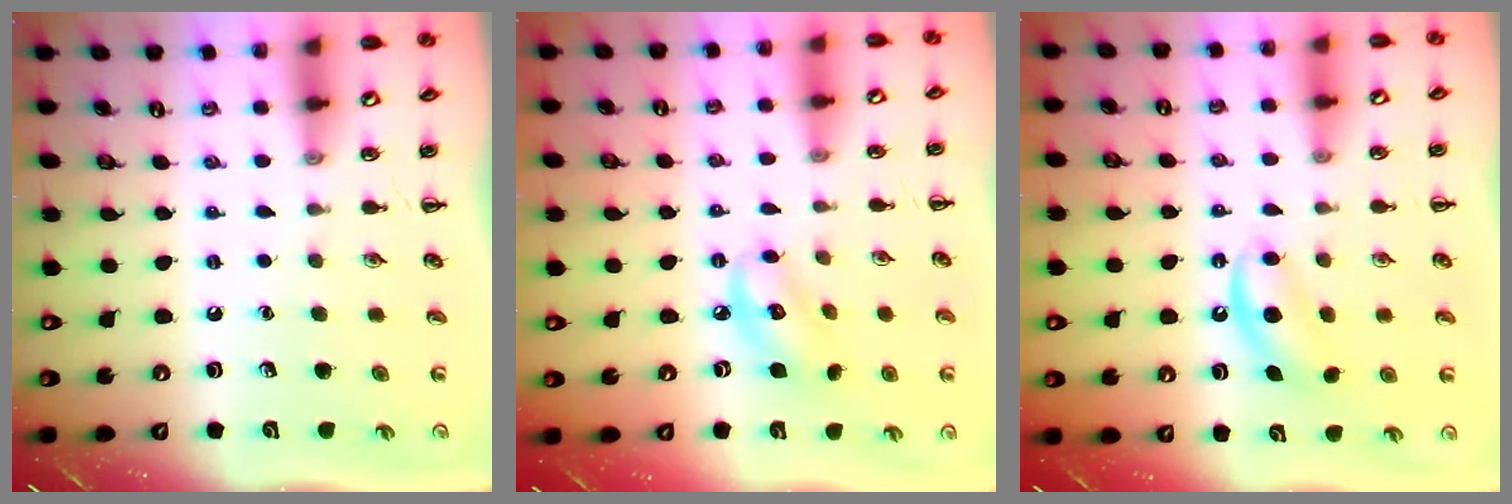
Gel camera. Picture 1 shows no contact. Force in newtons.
{"total": 7.5, "press": 7.5, "slide": 0.3}
{"total": 6.0, "press": 5.8, "slide": 1.4}